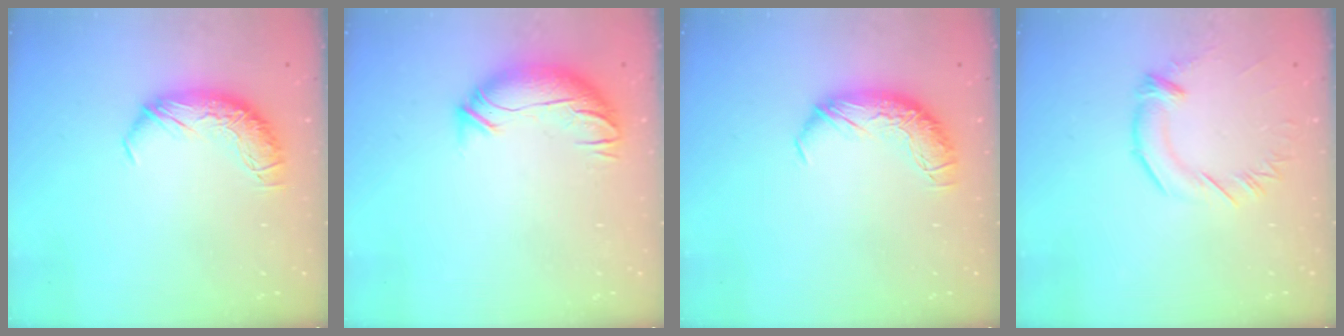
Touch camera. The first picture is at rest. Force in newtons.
{"total": 3.6, "press": 2.5, "slide": 2.7}
{"total": 0.0}
{"total": 2.3, "press": 2.3, "slide": 0.6}